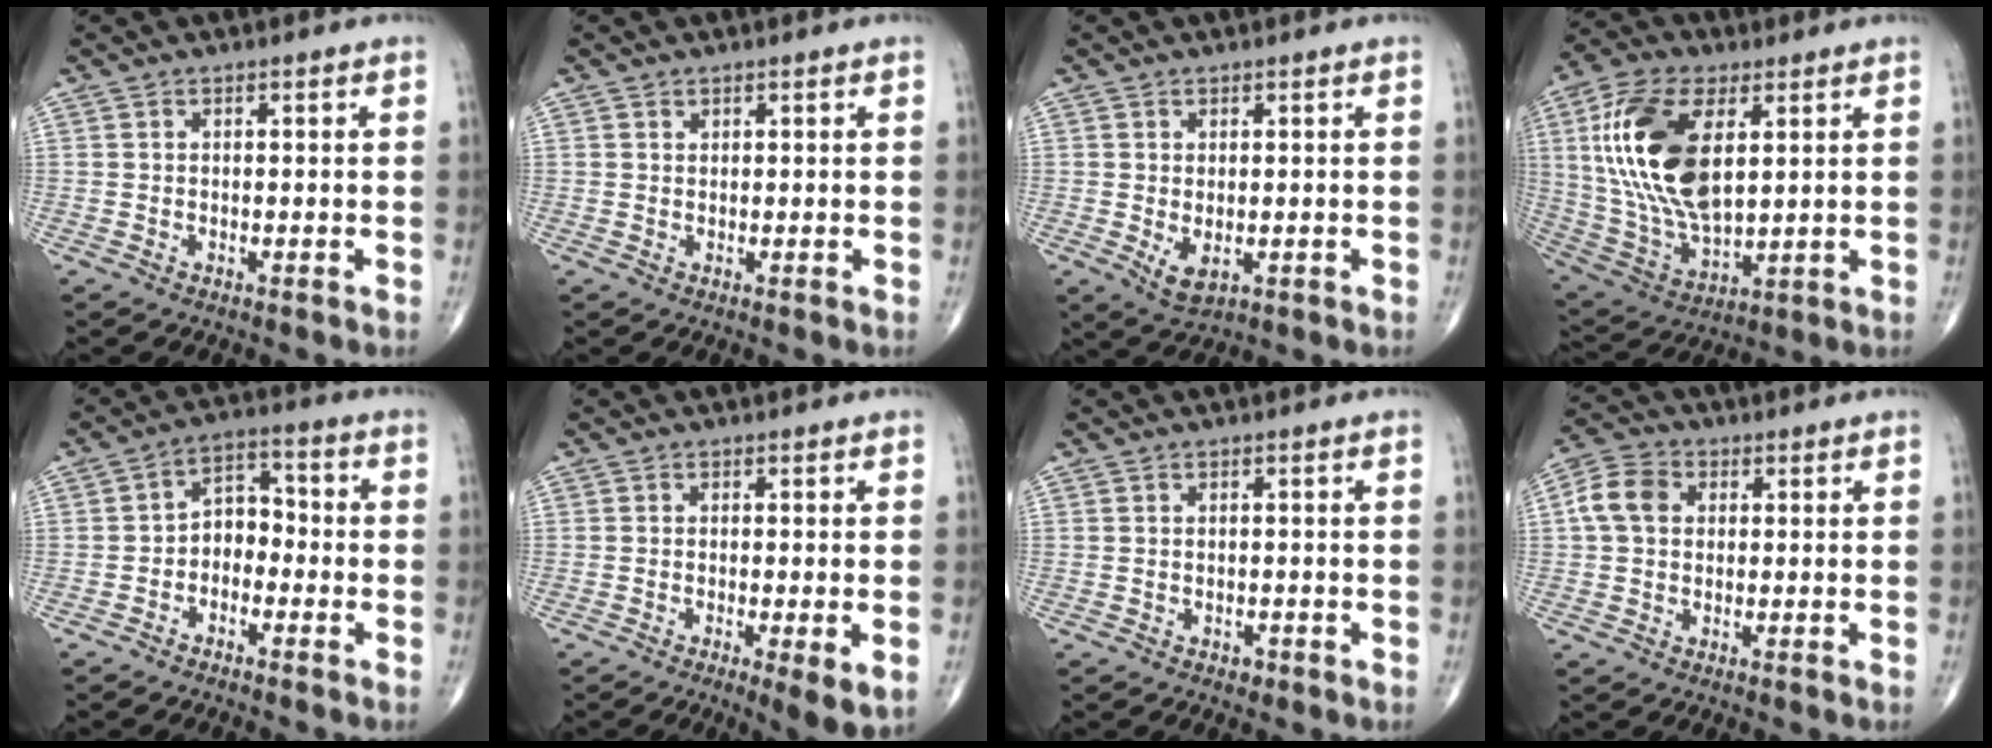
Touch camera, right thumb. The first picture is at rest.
{"total": 0.5, "force": [0.4, 0.4, 0.1], "torque": [0.002, -0.002, 0.005]}
{"total": 3.8, "force": [-0.6, 2.1, 3.1], "torque": [-0.046, -0.009, 0.002]}
{"total": 20.8, "force": [5.0, 10.7, 17.2], "torque": [-0.342, -0.016, 0.096]}
{"total": 5.9, "force": [-1.9, 4.3, 3.6], "torque": [-0.035, 0.036, -0.048]}
{"total": 5.4, "force": [-1.6, 1.0, 5.1], "torque": [-0.084, -0.017, -0.028]}
{"total": 1.0, "force": [-0.6, 0.6, 0.5], "torque": [-0.005, 0.001, -0.008]}
{"total": 6.8, "force": [1.1, 5.2, 4.3], "torque": [-0.080, 0.017, 0.014]}